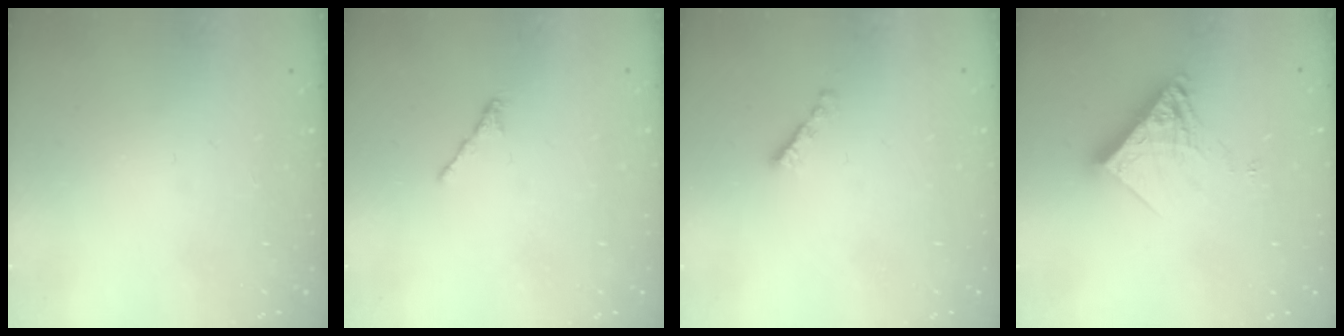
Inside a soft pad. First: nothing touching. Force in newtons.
{"total": 1.7, "press": 1.6, "slide": 0.5}
{"total": 2.1, "press": 2.1, "slide": 0.3}
{"total": 12.3, "press": 12.3, "slide": 0.9}